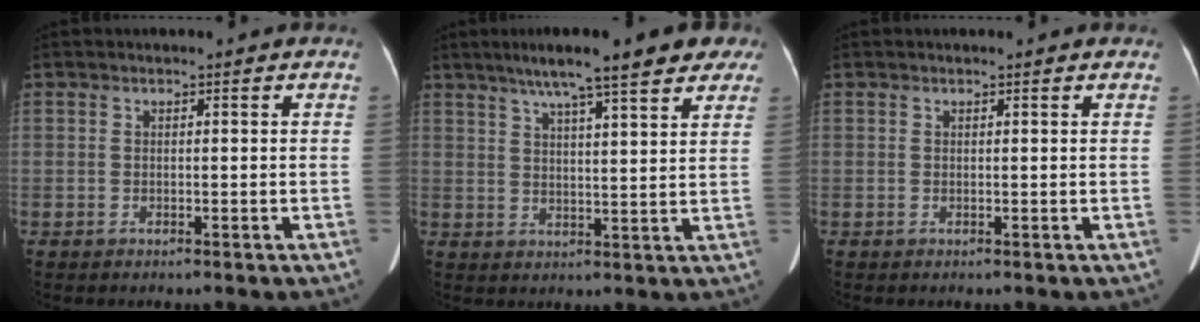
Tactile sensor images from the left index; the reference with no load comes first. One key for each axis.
{"total": 15.3, "fx": 11.2, "fy": 2.6, "fz": 10.0, "tx": -0.149, "ty": 0.037, "tz": 0.147}
{"total": 0.9, "fx": 0.9, "fy": 0.1, "fz": 0.2, "tx": -0.010, "ty": 0.010, "tz": 0.010}